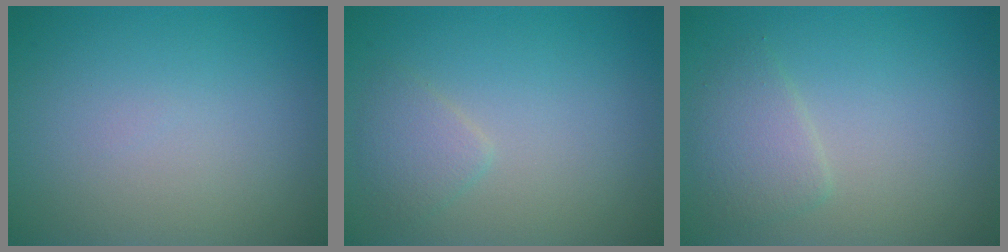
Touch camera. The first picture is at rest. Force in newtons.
{"total": 1.6, "press": 1.6, "slide": 0.1}
{"total": 2.3, "press": 2.3, "slide": 0.1}